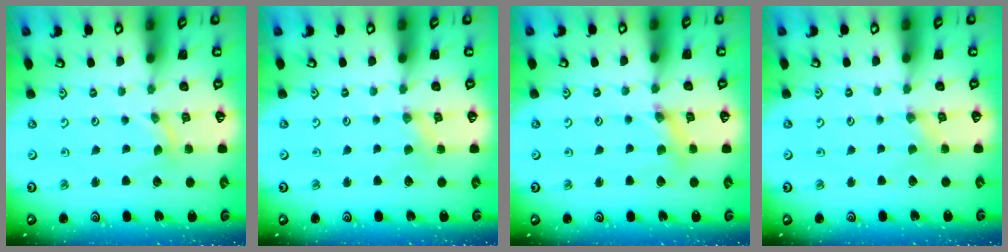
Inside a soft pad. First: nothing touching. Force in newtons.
{"total": 1.8, "press": 1.7, "slide": 0.4}
{"total": 3.8, "press": 3.7, "slide": 0.6}
{"total": 0.7, "press": 0.7, "slide": 0.2}